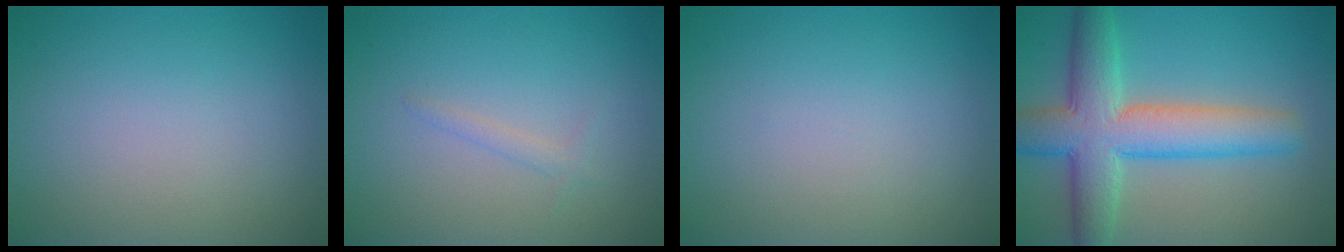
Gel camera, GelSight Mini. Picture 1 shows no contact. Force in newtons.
{"total": 0.9, "press": 0.9, "slide": 0.0}
{"total": 0.0}
{"total": 8.4, "press": 8.4, "slide": 0.4}